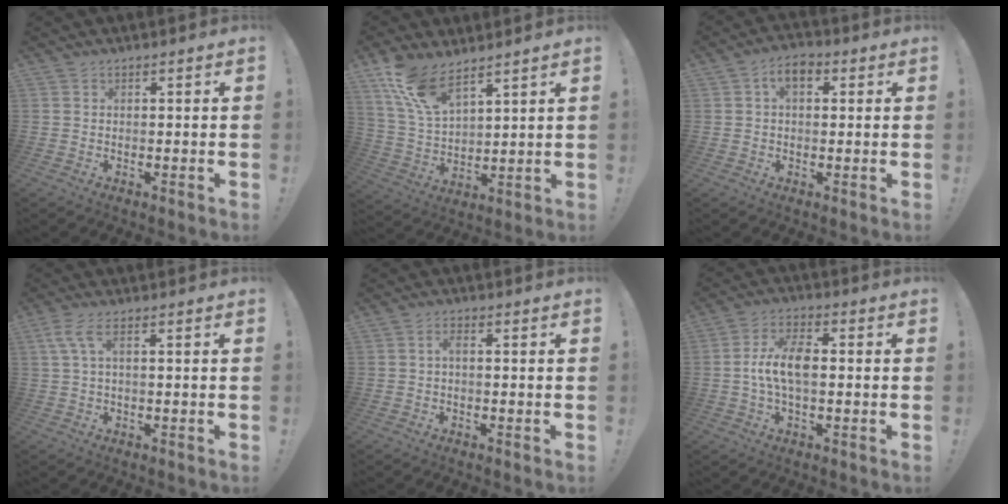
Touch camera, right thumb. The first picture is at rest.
{"total": 11.9, "force": [9.0, 4.3, 6.5], "torque": [-0.137, -0.047, 0.172]}
{"total": 5.4, "force": [1.3, 3.3, 4.0], "torque": [-0.065, 0.008, 0.023]}
{"total": 4.6, "force": [1.4, 1.3, 4.2], "torque": [-0.090, -0.004, 0.026]}
{"total": 2.2, "force": [-0.5, 0.6, 2.0], "torque": [-0.039, 0.008, -0.010]}
{"total": 9.7, "force": [-0.6, 4.7, 8.5], "torque": [-0.181, 0.005, -0.012]}